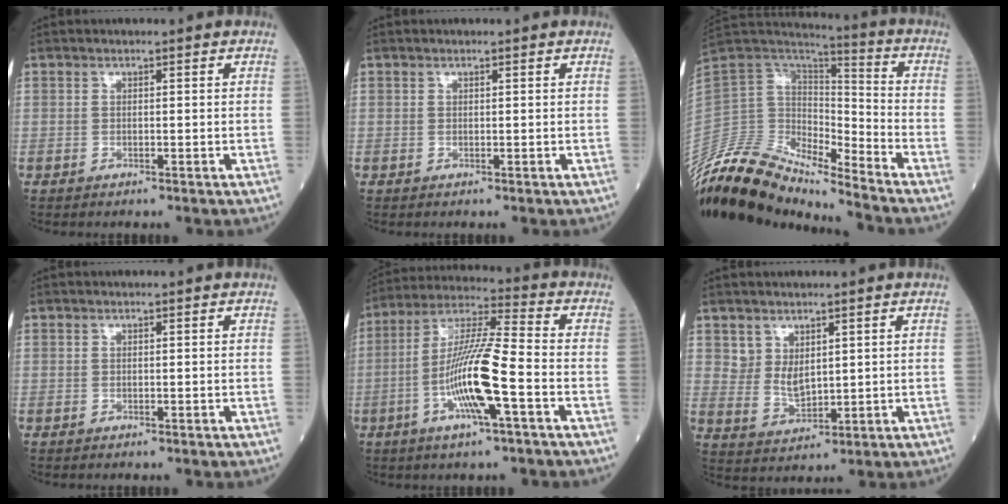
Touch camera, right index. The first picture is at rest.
{"total": 0.0}
{"total": 15.4, "force": [-14.7, 2.7, 4.0], "torque": [-0.082, 0.069, -0.278]}
{"total": 0.0}
{"total": 13.3, "force": [-4.0, 0.7, 12.7], "torque": [-0.245, 0.000, -0.080]}
{"total": 4.0, "force": [1.9, 2.8, 2.2], "torque": [-0.043, -0.003, 0.049]}